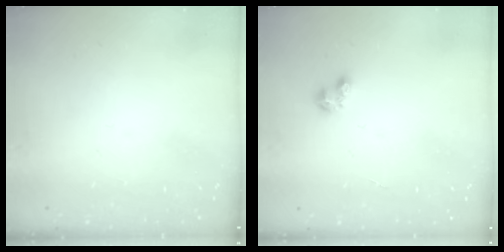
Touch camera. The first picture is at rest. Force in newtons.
{"total": 3.0, "press": 3.0, "slide": 0.4}